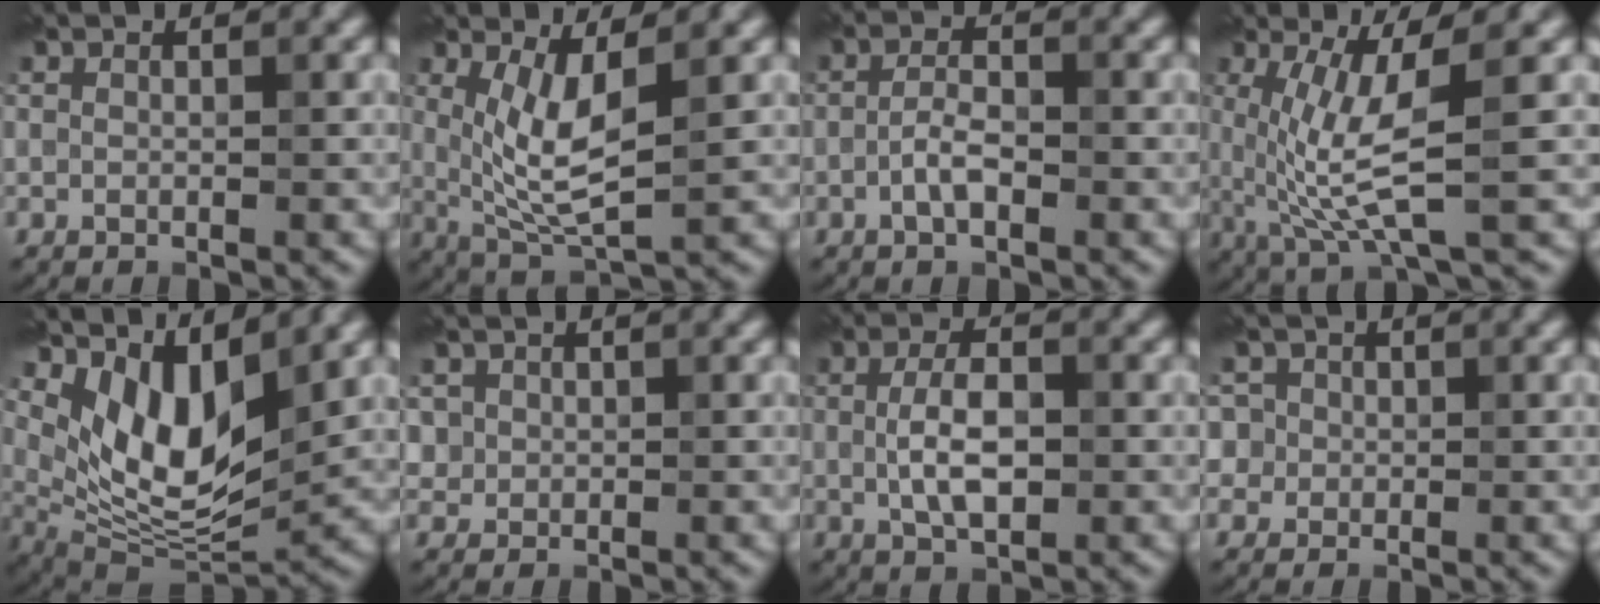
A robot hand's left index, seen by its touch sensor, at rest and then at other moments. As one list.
[{"total": 5.1, "force": [0.8, 1.4, 4.8], "torque": [-0.100, -0.016, 0.022]}, {"total": 2.4, "force": [-1.0, 0.9, 1.9], "torque": [-0.039, 0.006, -0.026]}, {"total": 6.5, "force": [0.2, 1.4, 6.4], "torque": [-0.137, -0.011, 0.010]}, {"total": 9.1, "force": [3.7, 4.3, 7.2], "torque": [-0.134, -0.020, 0.070]}, {"total": 1.6, "force": [0.7, 1.5, 0.0], "torque": [0.002, -0.001, 0.024]}, {"total": 4.3, "force": [-0.1, 2.0, 3.8], "torque": [-0.079, 0.002, -0.003]}, {"total": 4.1, "force": [1.2, 3.8, 1.1], "torque": [-0.004, 0.031, 0.002]}]